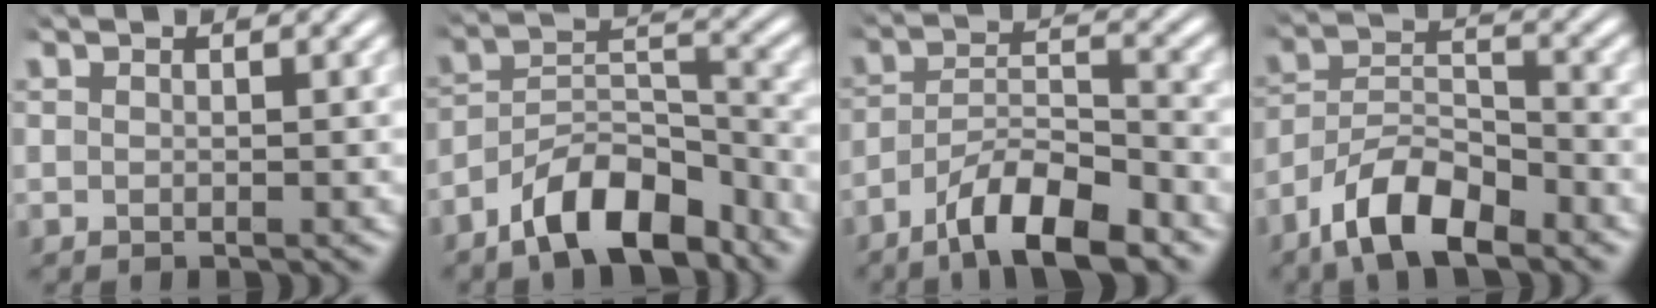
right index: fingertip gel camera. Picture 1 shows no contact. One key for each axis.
{"total": 8.3, "fx": -5.9, "fy": 3.6, "fz": 4.5, "tx": -0.051, "ty": 0.002, "tz": -0.098}
{"total": 7.0, "fx": -4.4, "fy": 2.6, "fz": 4.7, "tx": -0.057, "ty": 0.005, "tz": -0.079}
{"total": 6.3, "fx": -4.0, "fy": 3.0, "fz": 3.9, "tx": -0.057, "ty": 0.001, "tz": -0.073}